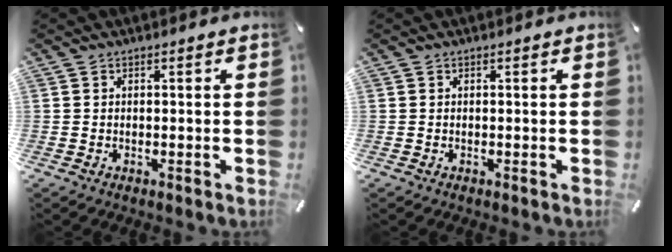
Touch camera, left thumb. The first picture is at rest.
{"total": 0.0}